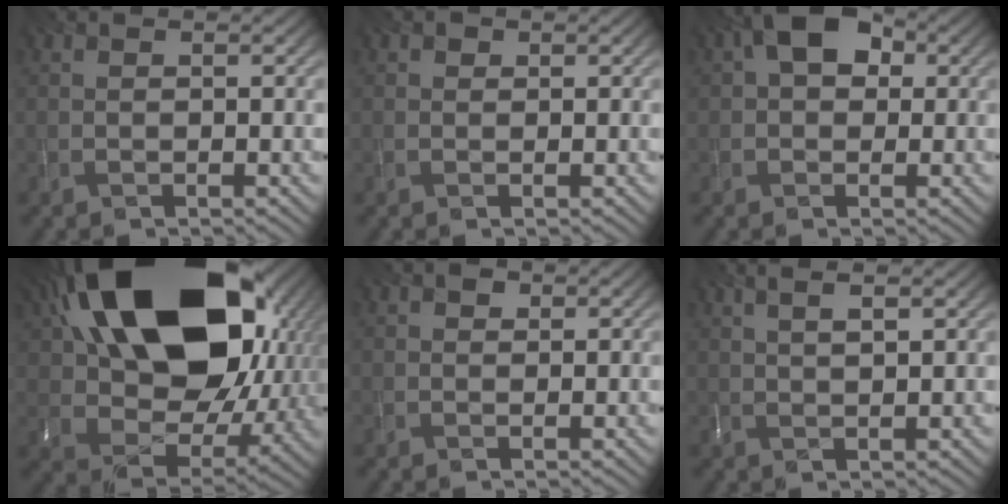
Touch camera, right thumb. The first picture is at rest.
{"total": 0.7, "force": [0.3, 0.6, 0.1], "torque": [0.006, 0.004, -0.003]}
{"total": 5.5, "force": [1.5, 3.8, 3.7], "torque": [-0.068, 0.012, 0.016]}
{"total": 22.8, "force": [8.9, 14.7, 15.0], "torque": [-0.335, 0.001, 0.183]}
{"total": 1.0, "force": [0.5, 0.8, 0.3], "torque": [0.002, 0.007, -0.001]}
{"total": 2.4, "force": [1.7, 0.0, 1.8], "torque": [-0.035, 0.003, 0.034]}